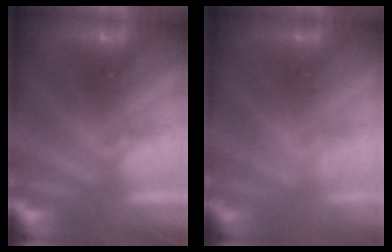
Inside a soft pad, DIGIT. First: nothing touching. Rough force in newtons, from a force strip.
{"total": 2.4}